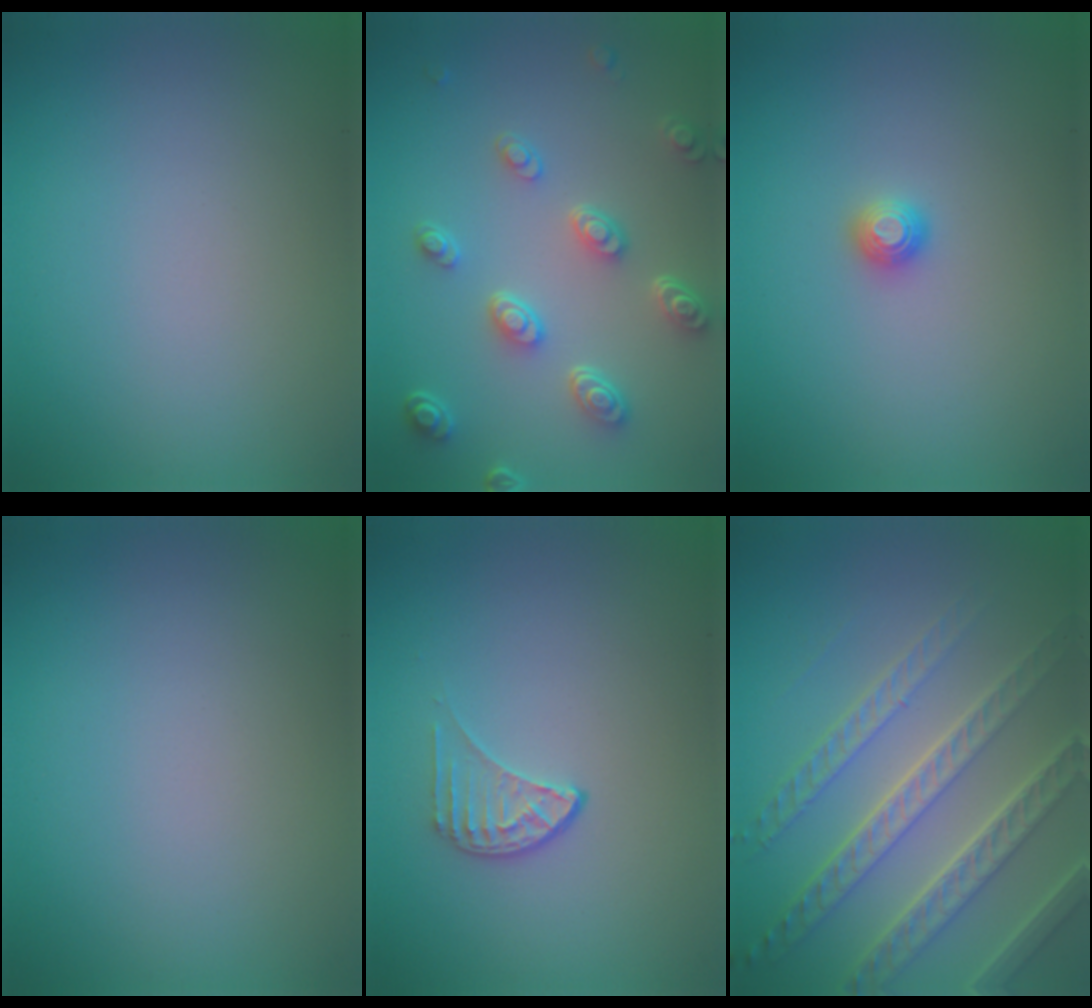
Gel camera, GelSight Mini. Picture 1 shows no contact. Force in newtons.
{"total": 4.6, "press": 3.5, "slide": 3.0}
{"total": 1.2, "press": 1.1, "slide": 0.3}
{"total": 0.0}
{"total": 1.6, "press": 1.0, "slide": 1.2}
{"total": 7.2, "press": 5.5, "slide": 4.7}